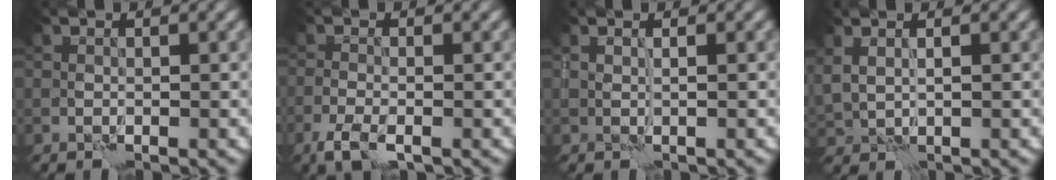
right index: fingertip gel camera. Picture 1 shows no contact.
{"total": 2.2, "force": [-1.4, 0.6, 1.7], "torque": [-0.040, -0.008, -0.033]}
{"total": 0.8, "force": [0.6, 0.0, 0.4], "torque": [-0.005, -0.009, 0.016]}
{"total": 1.5, "force": [1.2, 0.5, 0.7], "torque": [-0.016, -0.005, 0.032]}